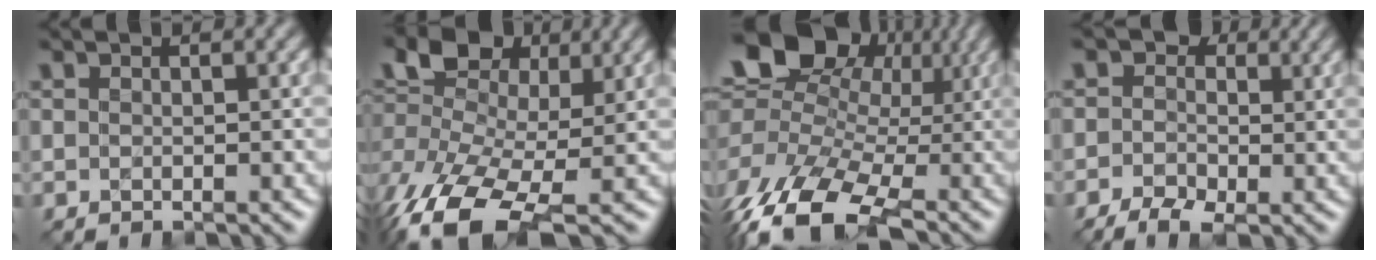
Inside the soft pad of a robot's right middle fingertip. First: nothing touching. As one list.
[{"total": 10.8, "force": [-1.8, 7.0, 8.1], "torque": [-0.181, 0.005, -0.049]}, {"total": 14.6, "force": [-0.8, 10.1, 10.6], "torque": [-0.216, 0.015, -0.015]}, {"total": 4.6, "force": [-0.6, 3.5, 3.0], "torque": [-0.029, 0.011, -0.019]}]